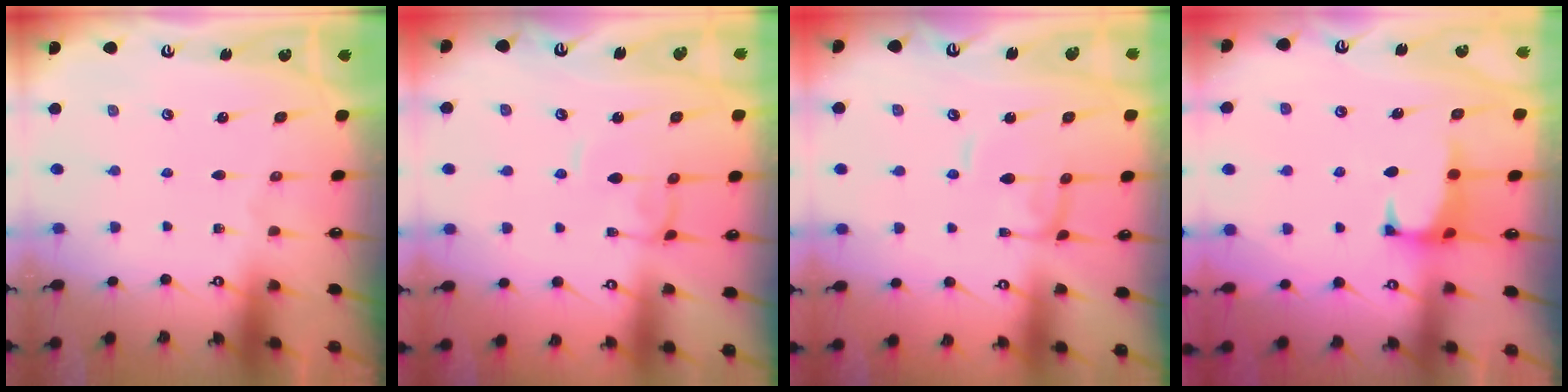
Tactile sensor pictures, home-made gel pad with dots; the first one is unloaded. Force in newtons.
{"total": 2.0, "press": 2.0, "slide": 0.1}
{"total": 1.4, "press": 1.4, "slide": 0.1}
{"total": 1.6, "press": 1.5, "slide": 0.6}